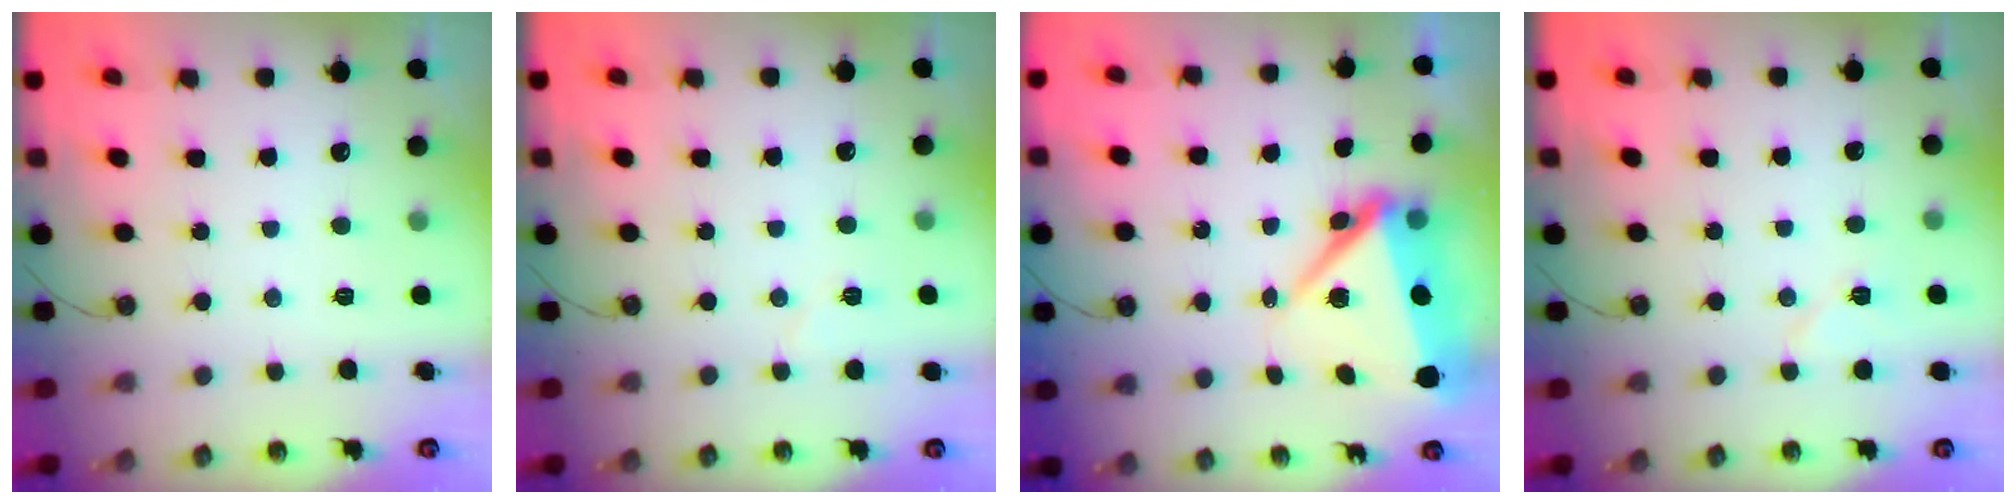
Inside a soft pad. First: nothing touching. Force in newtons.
{"total": 4.5, "press": 3.8, "slide": 2.3}
{"total": 10.3, "press": 10.2, "slide": 1.2}
{"total": 7.4, "press": 6.0, "slide": 4.2}